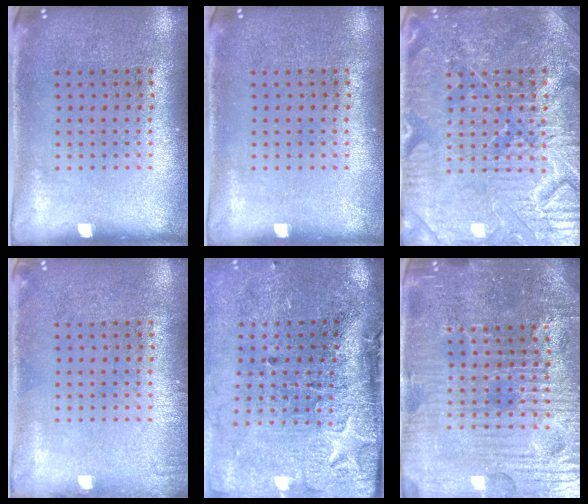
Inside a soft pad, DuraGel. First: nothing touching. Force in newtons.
{"total": 0.0}
{"total": 4.7, "press": 4.6, "slide": 0.9}
{"total": 0.7, "press": 0.7, "slide": 0.1}
{"total": 4.5, "press": 3.5, "slide": 2.8}
{"total": 5.6, "press": 5.3, "slide": 1.8}